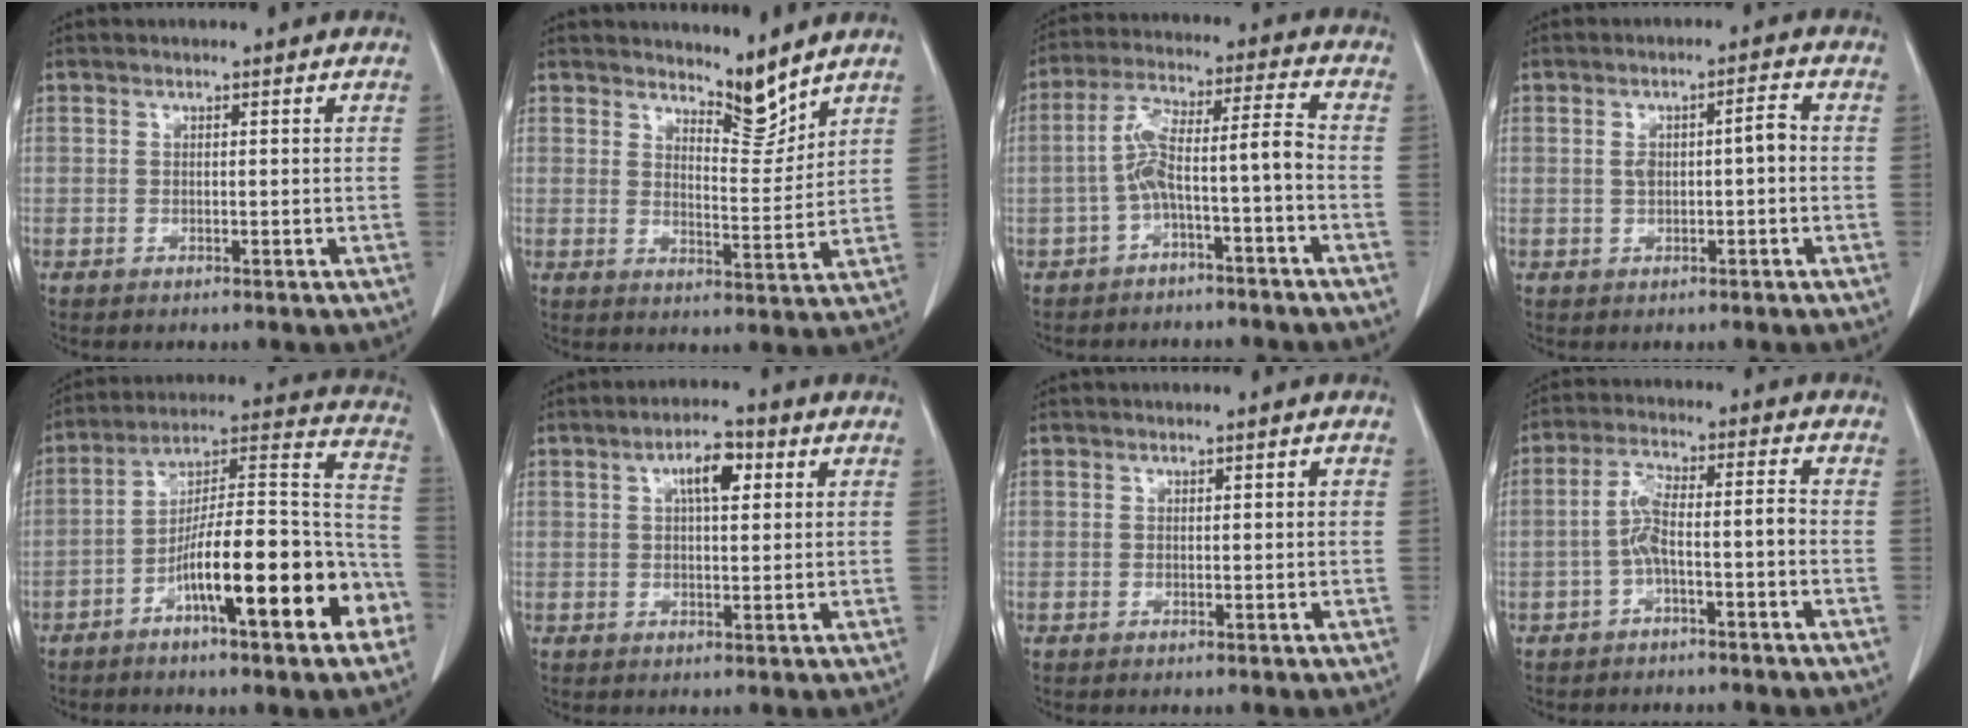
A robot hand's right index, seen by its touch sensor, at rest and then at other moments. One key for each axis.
{"total": 5.2, "fx": 4.9, "fy": 0.8, "fz": 1.6, "tx": -0.022, "ty": -0.020, "tz": 0.085}
{"total": 8.0, "fx": -2.9, "fy": 0.4, "fz": 7.4, "tx": -0.137, "ty": 0.040, "tz": -0.052}
{"total": 4.0, "fx": 0.0, "fy": 1.1, "fz": 3.9, "tx": -0.073, "ty": 0.017, "tz": 0.002}
{"total": 20.4, "fx": -8.8, "fy": 3.3, "fz": 18.1, "tx": -0.249, "ty": 0.022, "tz": -0.135}
{"total": 5.4, "fx": 1.9, "fy": 1.9, "fz": 4.7, "tx": -0.079, "ty": 0.009, "tz": 0.029}
{"total": 1.0, "fx": 0.2, "fy": 0.3, "fz": 0.9, "tx": -0.014, "ty": 0.006, "tz": 0.004}
{"total": 6.0, "fx": -1.9, "fy": 0.9, "fz": 5.6, "tx": -0.110, "ty": 0.027, "tz": -0.036}